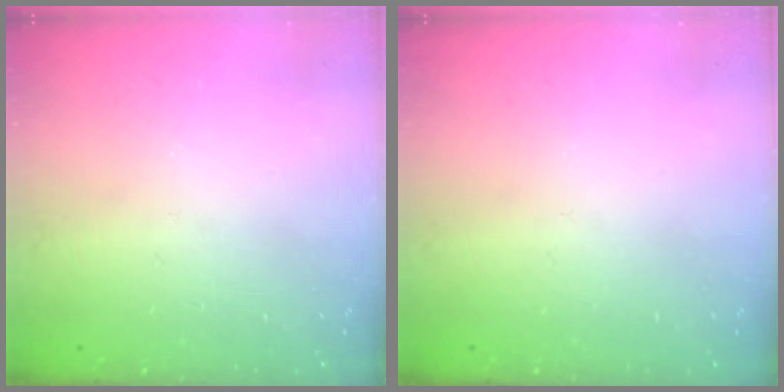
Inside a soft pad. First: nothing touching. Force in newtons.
{"total": 0.0}